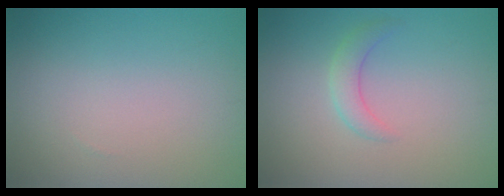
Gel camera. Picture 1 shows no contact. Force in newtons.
{"total": 1.8, "press": 1.8, "slide": 0.1}